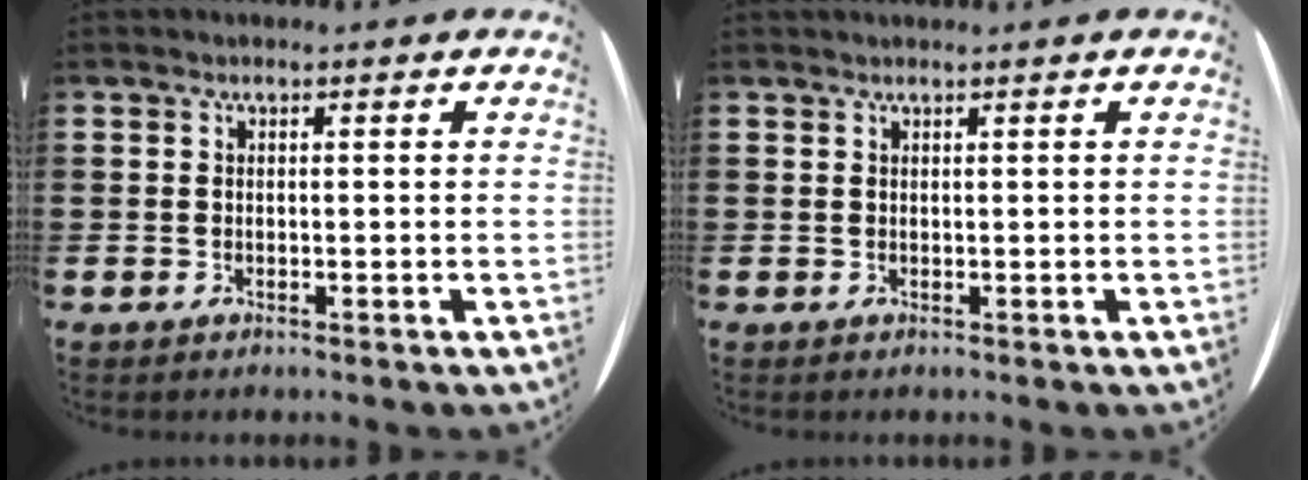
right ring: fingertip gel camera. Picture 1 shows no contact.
{"total": 0.0}